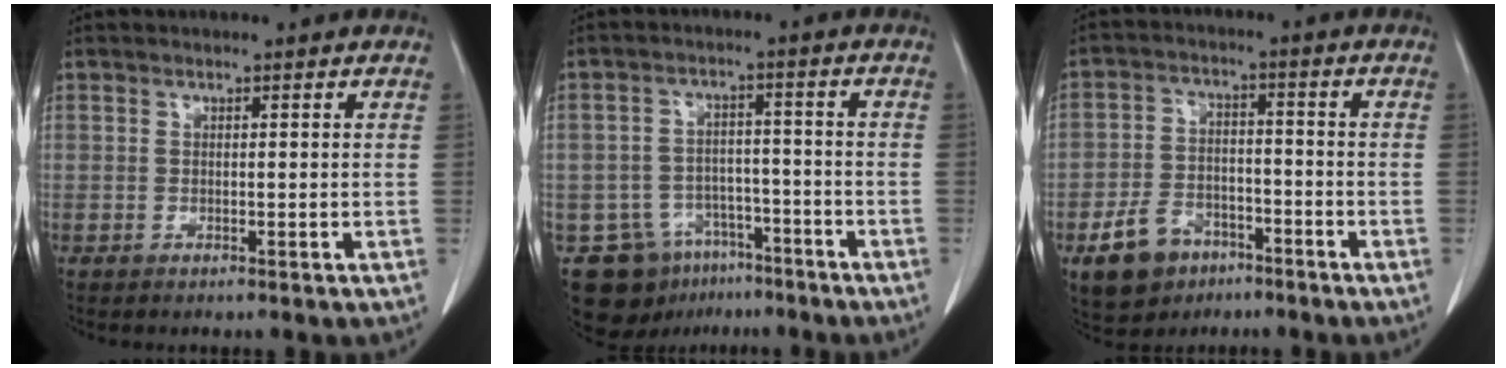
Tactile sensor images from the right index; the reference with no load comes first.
{"total": 10.2, "force": [-6.2, 7.6, 2.7], "torque": [-0.044, 0.023, -0.088]}
{"total": 8.6, "force": [-5.0, 5.9, 3.8], "torque": [-0.082, 0.010, -0.080]}